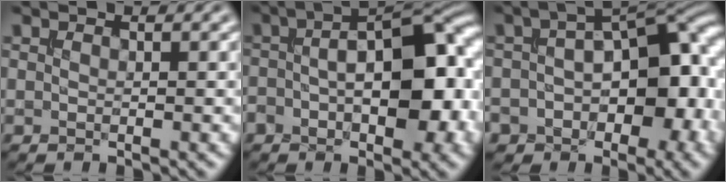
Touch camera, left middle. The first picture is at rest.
{"total": 13.9, "force": [-0.7, 6.8, 12.1], "torque": [-0.143, 0.020, -0.016]}
{"total": 13.8, "force": [-1.9, 8.3, 10.9], "torque": [-0.138, 0.001, -0.032]}